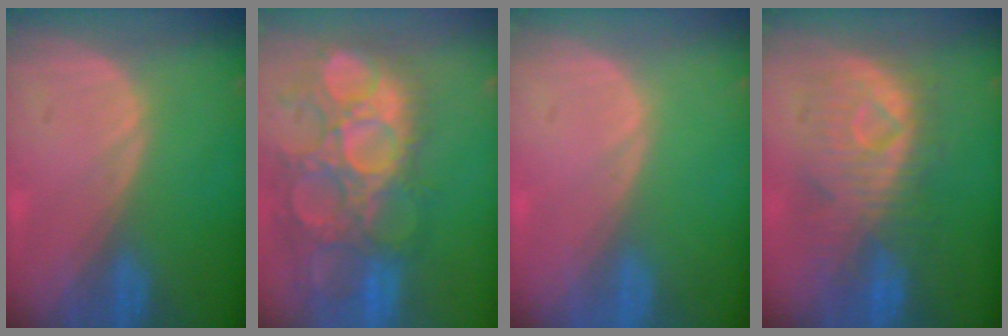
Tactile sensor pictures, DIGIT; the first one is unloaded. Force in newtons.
{"total": 14.5, "press": 12.8, "slide": 6.9}
{"total": 0.0}
{"total": 9.4, "press": 9.0, "slide": 2.4}